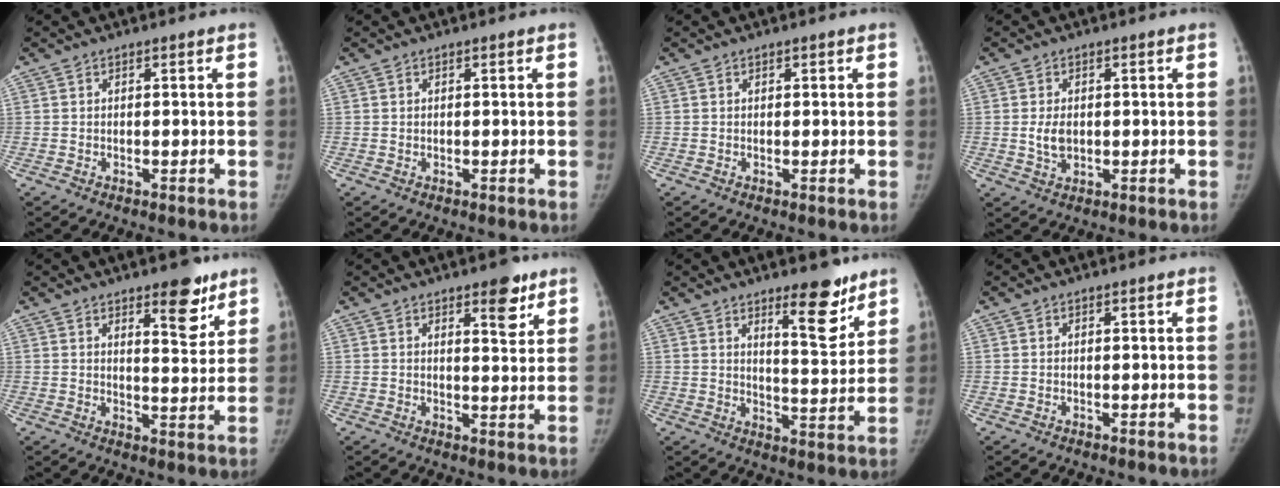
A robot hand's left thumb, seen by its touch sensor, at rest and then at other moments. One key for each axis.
{"total": 0.0}
{"total": 0.5, "fx": 0.3, "fy": 0.4, "fz": 0.2, "tx": 0.003, "ty": -0.001, "tz": 0.004}
{"total": 3.7, "fx": 0.1, "fy": 2.5, "fz": 2.8, "tx": -0.047, "ty": -0.004, "tz": 0.008}
{"total": 8.6, "fx": 5.6, "fy": 3.0, "fz": 5.8, "tx": -0.052, "ty": -0.038, "tz": 0.079}
{"total": 6.1, "fx": 3.8, "fy": 2.2, "fz": 4.2, "tx": -0.036, "ty": -0.023, "tz": 0.050}
{"total": 10.2, "fx": 7.0, "fy": 3.0, "fz": 6.9, "tx": -0.074, "ty": -0.056, "tz": 0.107}
{"total": 0.0}